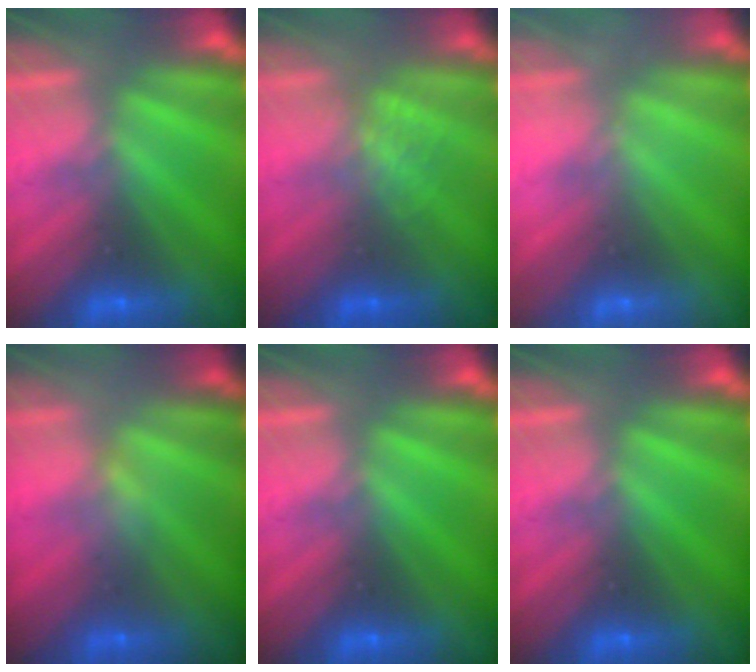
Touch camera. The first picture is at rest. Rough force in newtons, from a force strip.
{"total": 1.2}
{"total": 2.0}
{"total": 2.4}
{"total": 0.0}
{"total": 0.0}